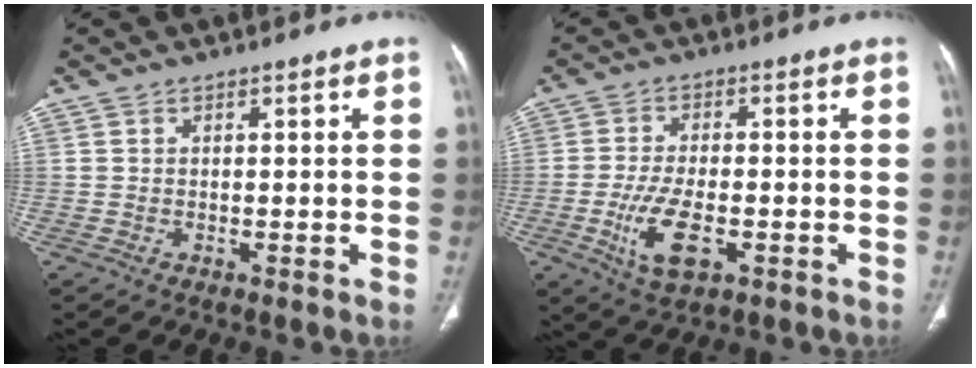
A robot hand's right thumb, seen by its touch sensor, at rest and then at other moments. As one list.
[{"total": 8.9, "force": [-2.8, 4.1, 7.4], "torque": [-0.150, 0.002, -0.045]}]